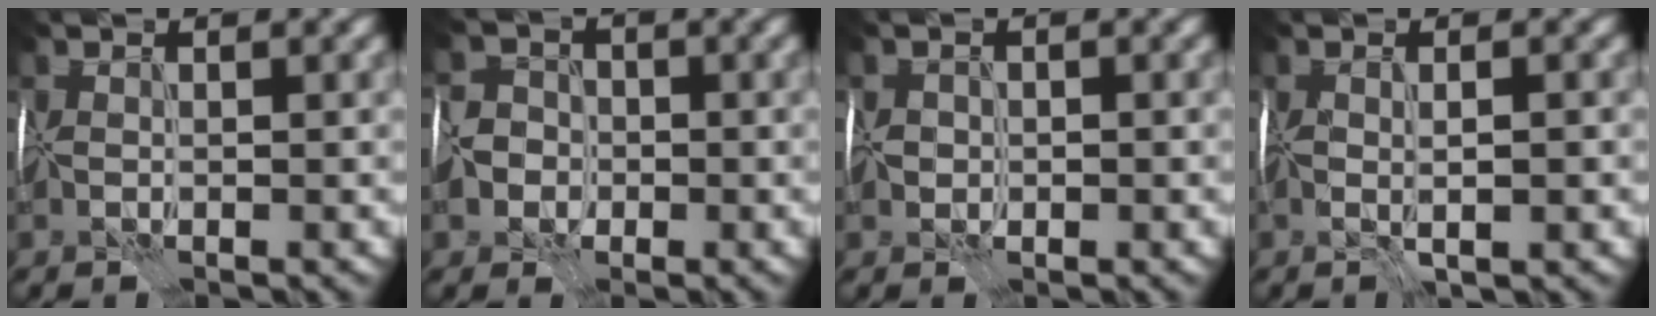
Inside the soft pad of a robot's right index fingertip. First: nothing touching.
{"total": 6.4, "force": [-2.6, 5.5, 2.1], "torque": [-0.026, 0.001, -0.081]}
{"total": 1.2, "force": [-0.8, 0.9, 0.2], "torque": [-0.004, -0.001, -0.018]}
{"total": 1.8, "force": [-0.9, 0.1, 1.5], "torque": [-0.028, -0.003, -0.016]}